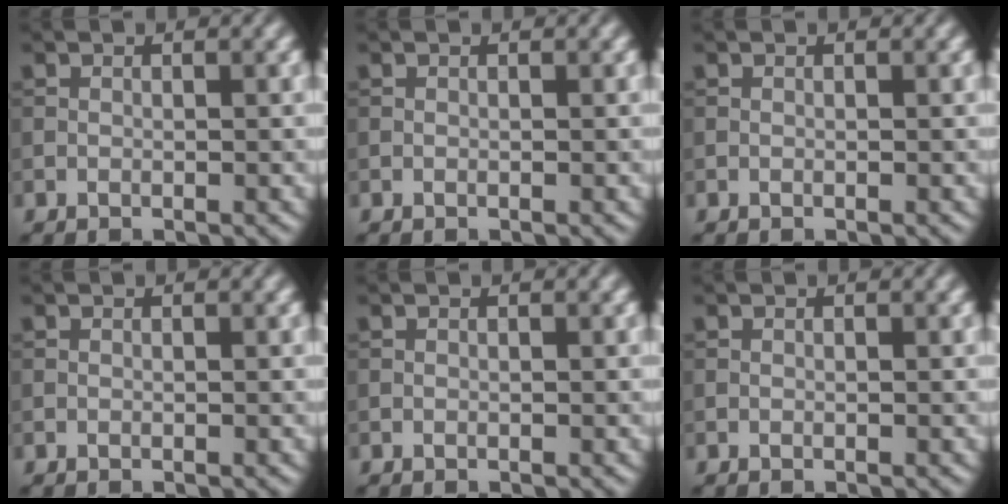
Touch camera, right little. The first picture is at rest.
{"total": 0.0}
{"total": 0.0}
{"total": 0.0}
{"total": 0.0}
{"total": 0.0}